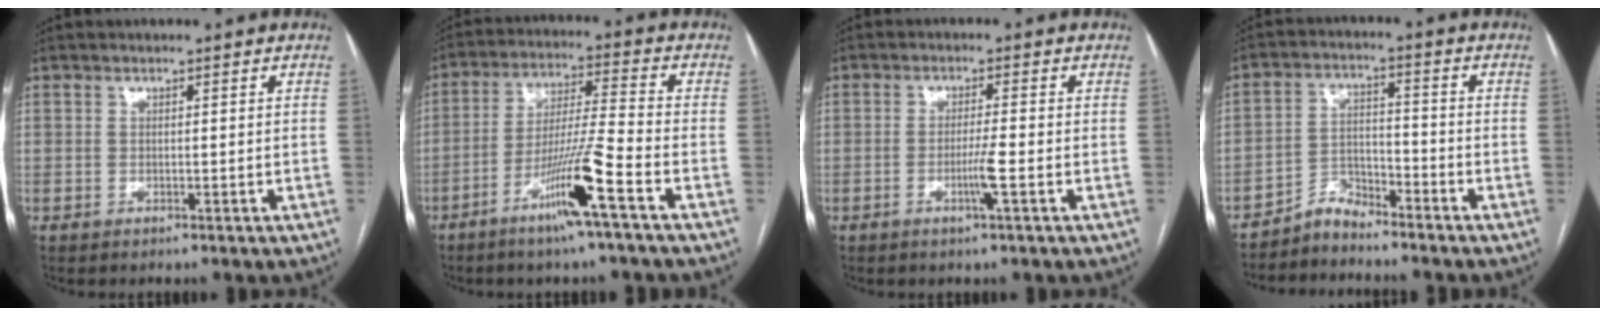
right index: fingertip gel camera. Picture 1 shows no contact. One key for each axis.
{"total": 10.9, "fx": -5.7, "fy": -1.2, "fz": 9.1, "tx": -0.172, "ty": -0.010, "tz": -0.110}
{"total": 3.4, "fx": -1.2, "fy": -0.5, "fz": 3.2, "tx": -0.060, "ty": -0.005, "tz": -0.023}
{"total": 4.3, "fx": -4.2, "fy": 1.2, "fz": 0.1, "tx": 0.002, "ty": 0.002, "tz": -0.077}